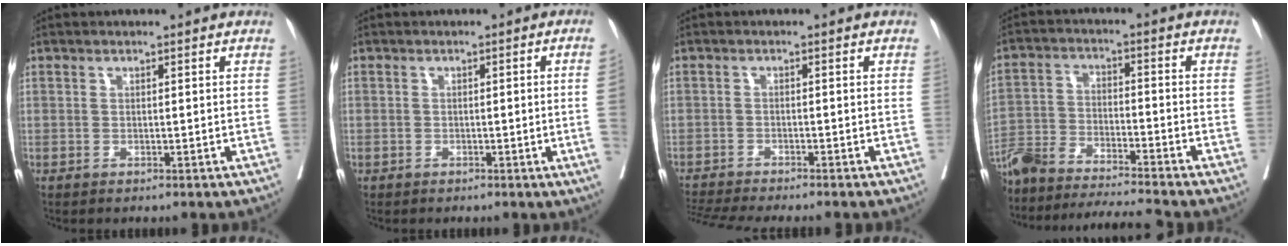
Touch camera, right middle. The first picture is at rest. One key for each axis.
{"total": 2.6, "fx": -0.6, "fy": -0.6, "fz": 2.5, "tx": -0.032, "ty": 0.001, "tz": -0.007}
{"total": 8.1, "fx": -7.4, "fy": -0.4, "fz": 3.2, "tx": -0.044, "ty": -0.011, "tz": -0.119}
{"total": 15.8, "fx": -14.8, "fy": -0.7, "fz": 5.5, "tx": -0.102, "ty": -0.002, "tz": -0.254}